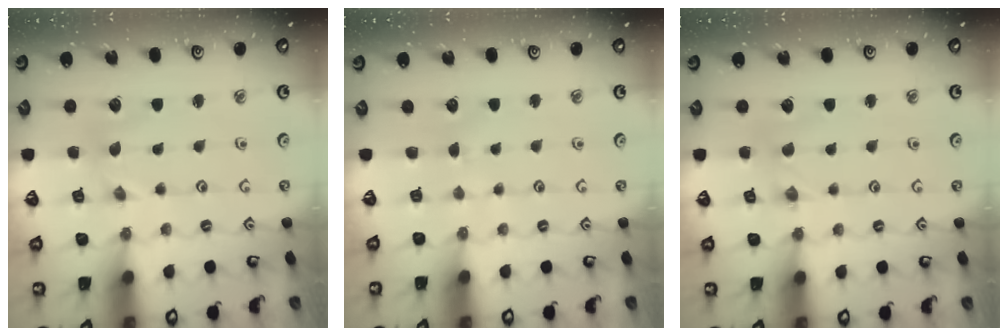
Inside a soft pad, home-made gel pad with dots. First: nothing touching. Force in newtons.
{"total": 1.7, "press": 1.7, "slide": 0.2}
{"total": 0.8, "press": 0.8, "slide": 0.1}